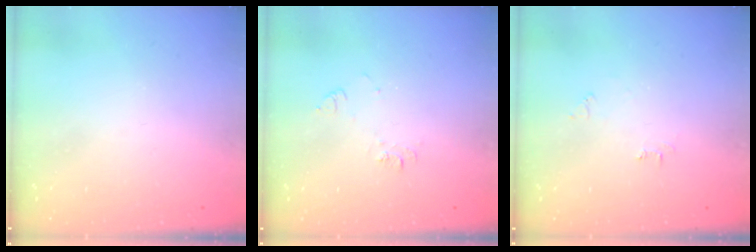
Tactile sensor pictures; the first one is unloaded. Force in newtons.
{"total": 6.2, "press": 6.2, "slide": 0.5}
{"total": 3.9, "press": 3.8, "slide": 0.5}